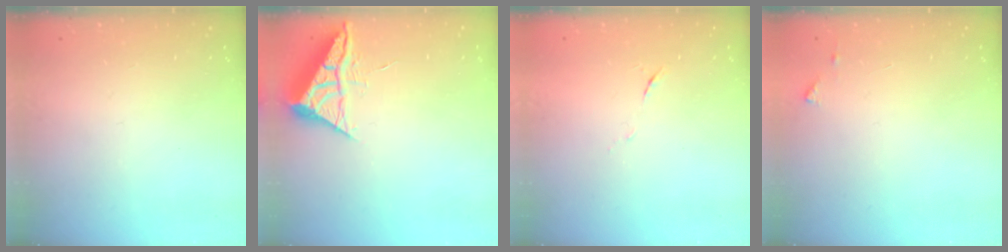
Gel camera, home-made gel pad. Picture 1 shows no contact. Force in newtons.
{"total": 6.0, "press": 5.9, "slide": 0.4}
{"total": 5.2, "press": 5.1, "slide": 1.2}
{"total": 4.1, "press": 4.1, "slide": 0.5}